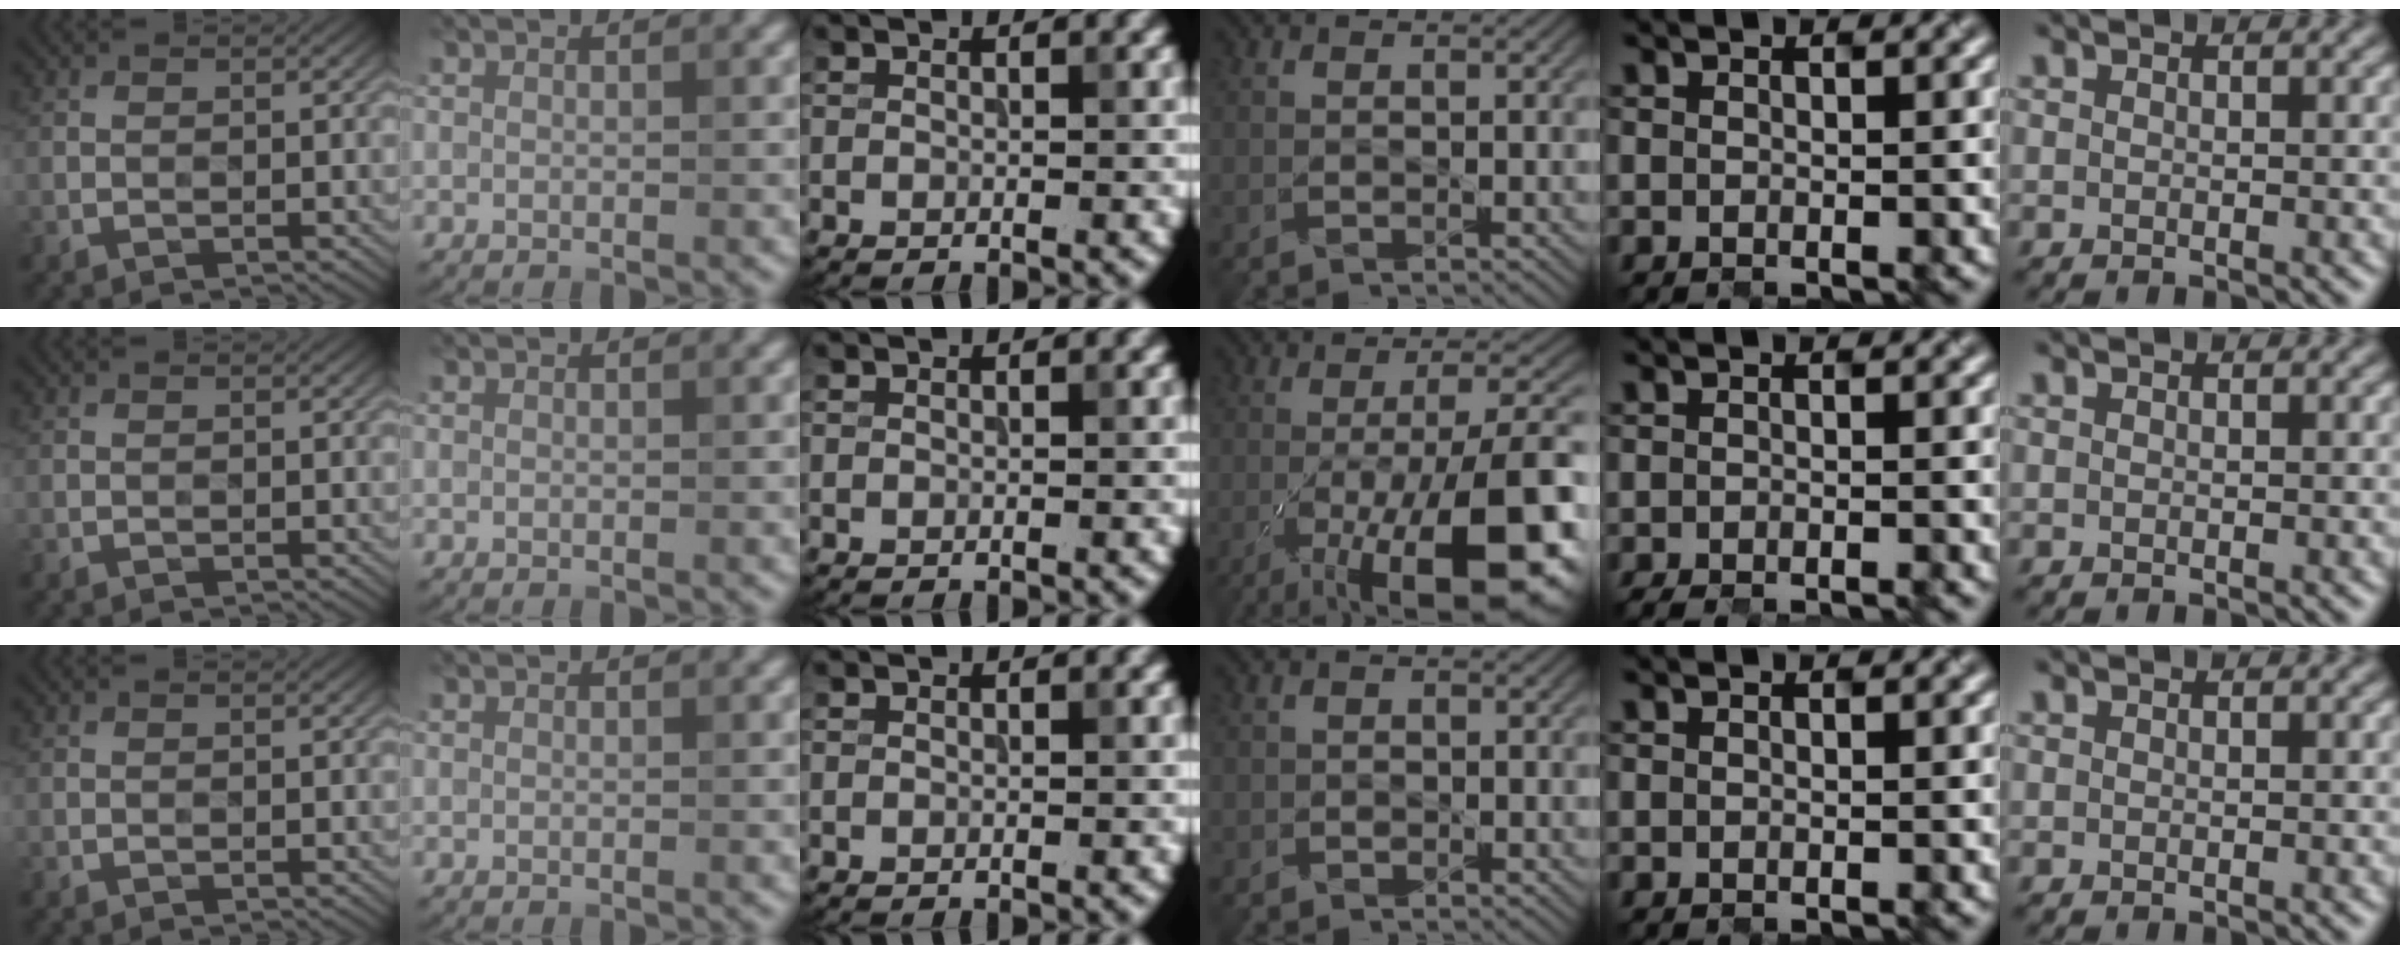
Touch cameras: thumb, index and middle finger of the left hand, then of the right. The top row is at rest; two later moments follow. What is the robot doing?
{"motion": "open", "object": "folder"}